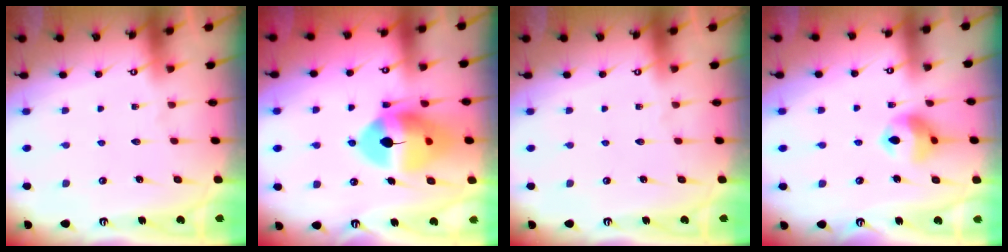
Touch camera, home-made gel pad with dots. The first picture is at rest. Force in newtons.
{"total": 15.3, "press": 15.1, "slide": 1.9}
{"total": 0.0}
{"total": 10.5, "press": 10.4, "slide": 1.4}